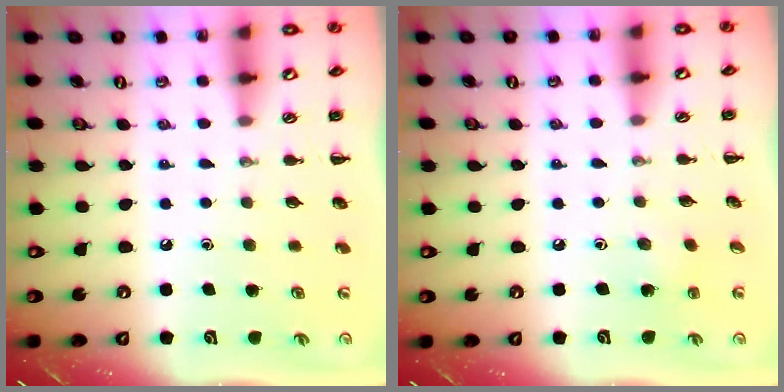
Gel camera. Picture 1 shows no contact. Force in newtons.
{"total": 4.7, "press": 4.5, "slide": 1.3}